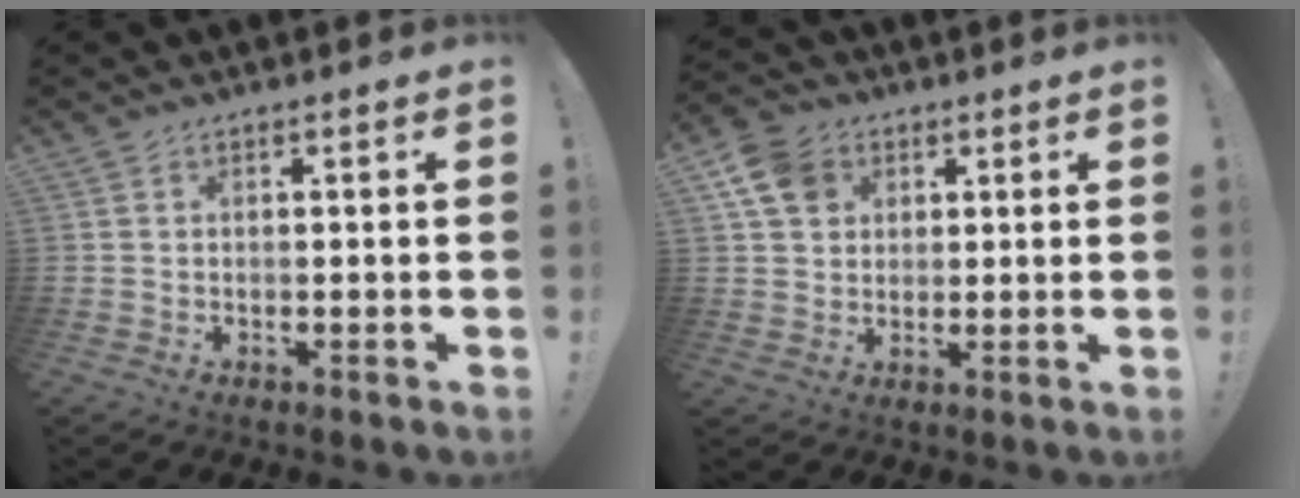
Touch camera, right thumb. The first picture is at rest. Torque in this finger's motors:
{"motor_torque": [1.11, 0.61, 0.23, -0.31, -0.22]}